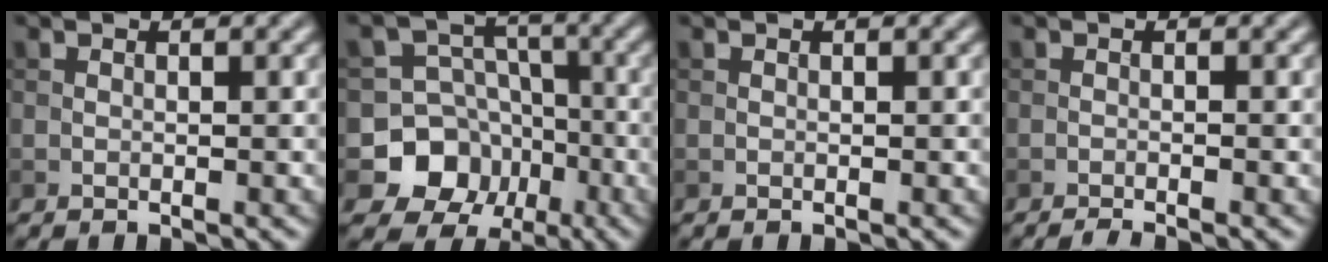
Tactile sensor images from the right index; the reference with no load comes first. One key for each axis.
{"total": 8.2, "fx": -3.7, "fy": 7.0, "fz": 2.3, "tx": -0.028, "ty": 0.007, "tz": -0.086}
{"total": 0.0}
{"total": 1.6, "fx": -1.2, "fy": 0.2, "fz": 1.0, "tx": -0.012, "ty": 0.002, "tz": -0.024}